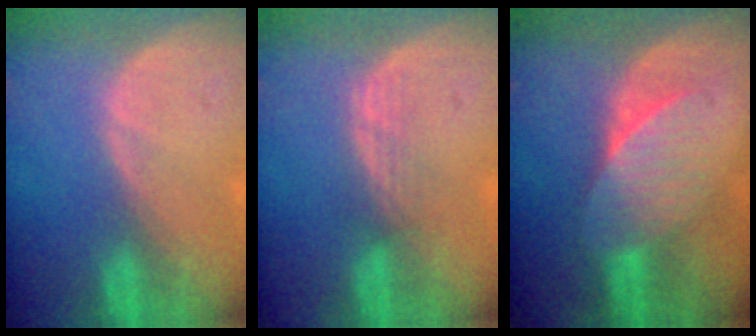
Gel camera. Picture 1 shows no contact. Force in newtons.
{"total": 2.4, "press": 2.3, "slide": 0.8}
{"total": 6.7, "press": 6.3, "slide": 2.4}